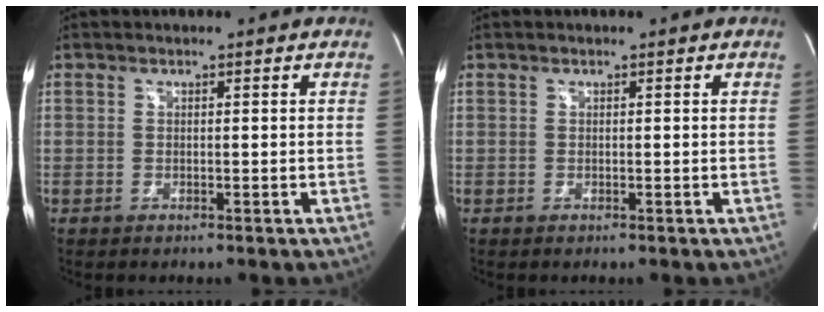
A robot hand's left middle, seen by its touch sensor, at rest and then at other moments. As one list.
[{"total": 0.0}]